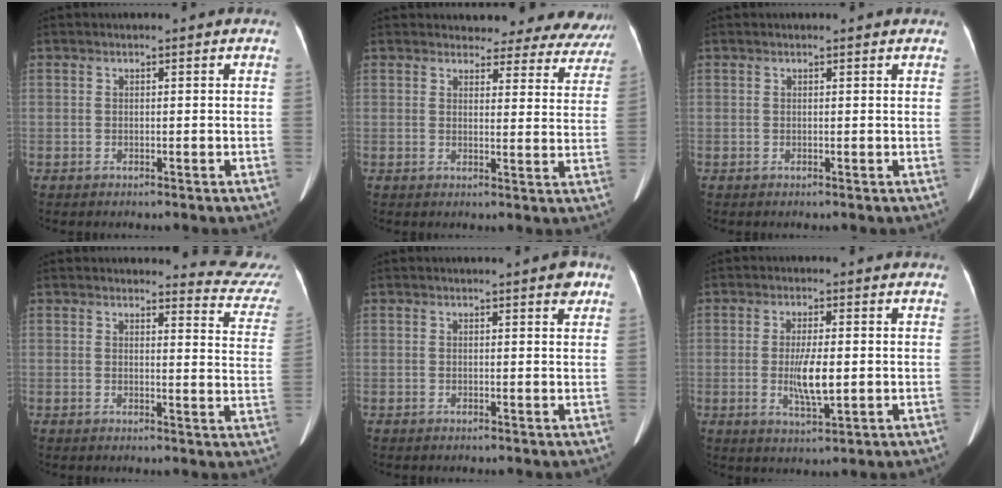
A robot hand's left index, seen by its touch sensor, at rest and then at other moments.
{"total": 17.6, "force": [16.7, 4.8, 2.8], "torque": [0.002, -0.064, 0.164]}
{"total": 2.0, "force": [1.9, 0.4, 0.6], "torque": [-0.008, -0.002, 0.013]}
{"total": 9.8, "force": [9.8, 0.7, -0.1], "torque": [0.031, -0.103, 0.068]}
{"total": 1.7, "force": [1.0, 0.4, 1.4], "torque": [-0.010, -0.014, 0.005]}
{"total": 5.3, "force": [-1.0, 1.1, 5.1], "torque": [-0.098, -0.027, -0.017]}